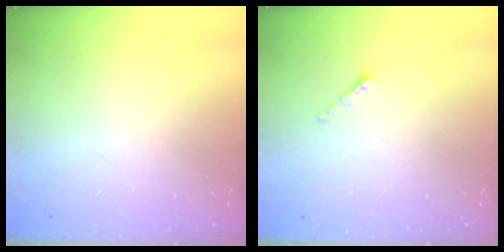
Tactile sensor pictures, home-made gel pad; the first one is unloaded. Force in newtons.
{"total": 0.6, "press": 0.5, "slide": 0.2}